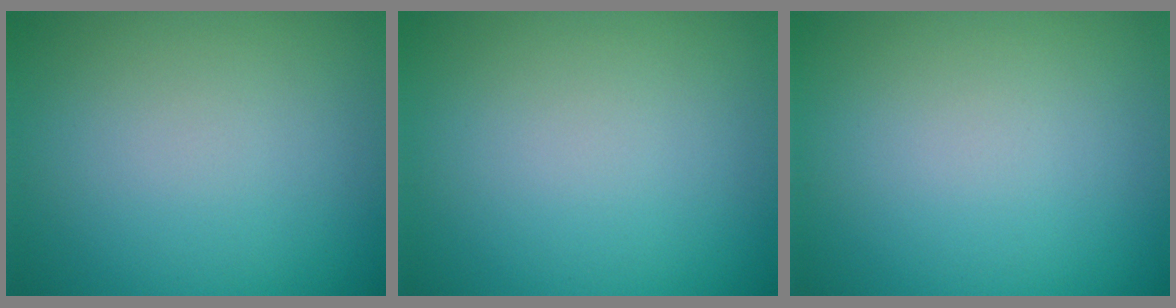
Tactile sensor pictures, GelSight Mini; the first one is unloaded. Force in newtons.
{"total": 0.0}
{"total": 0.0}